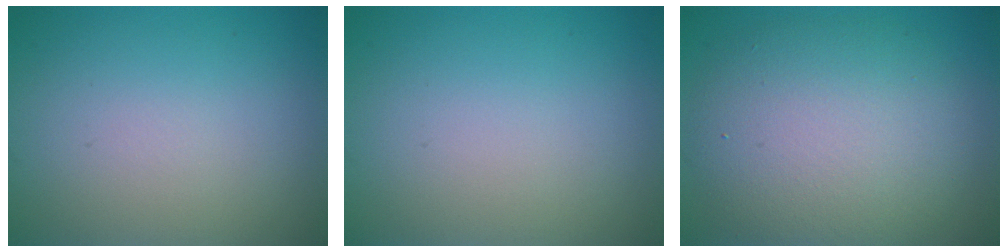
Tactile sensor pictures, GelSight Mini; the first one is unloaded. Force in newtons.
{"total": 0.0}
{"total": 8.6, "press": 8.6, "slide": 0.5}